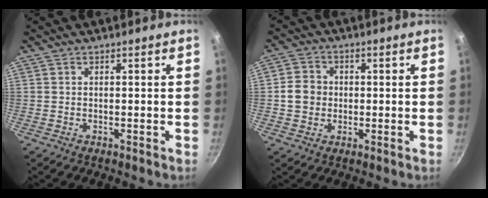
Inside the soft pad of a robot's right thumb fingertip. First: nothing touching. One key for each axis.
{"total": 5.5, "fx": -0.2, "fy": 4.9, "fz": 2.4, "tx": -0.024, "ty": 0.011, "tz": -0.012}